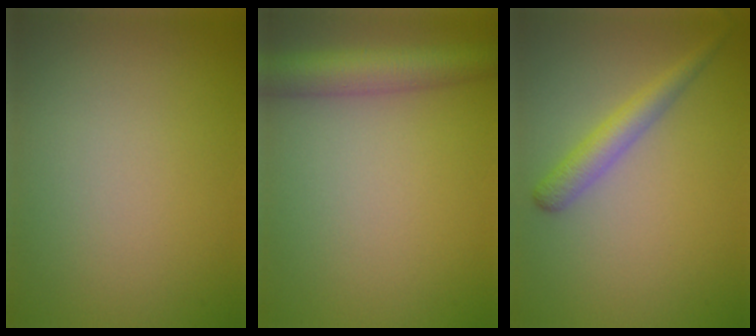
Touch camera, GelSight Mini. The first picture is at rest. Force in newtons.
{"total": 5.0, "press": 5.0, "slide": 0.2}
{"total": 2.7, "press": 2.7, "slide": 0.1}